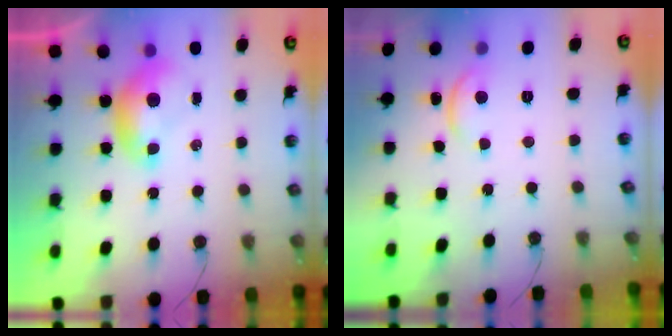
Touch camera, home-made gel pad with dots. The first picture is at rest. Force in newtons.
{"total": 0.7, "press": 0.6, "slide": 0.3}